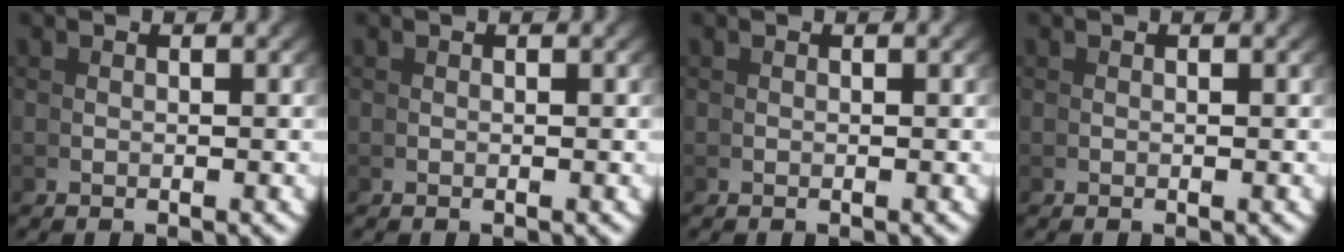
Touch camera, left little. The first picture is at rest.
{"total": 0.0}
{"total": 0.0}
{"total": 0.0}